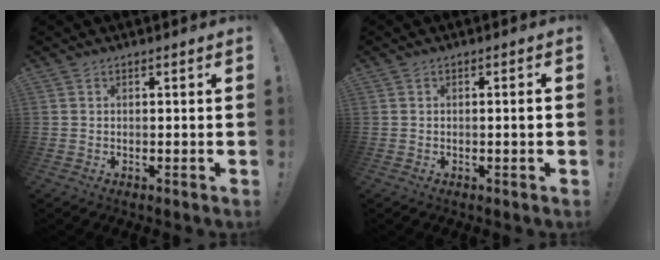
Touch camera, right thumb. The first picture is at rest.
{"total": 1.4, "force": [-0.2, -0.4, 1.3], "torque": [-0.016, -0.002, -0.006]}